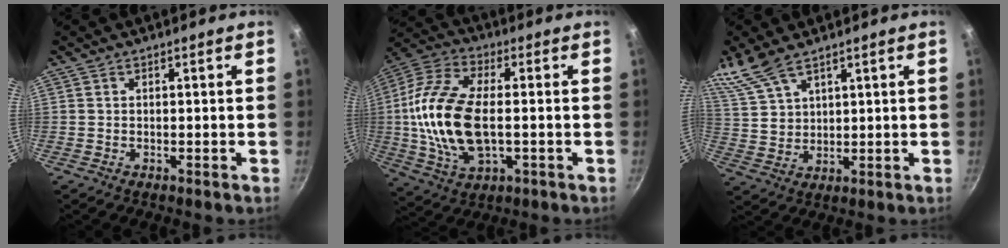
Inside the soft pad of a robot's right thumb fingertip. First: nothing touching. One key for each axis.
{"total": 18.7, "fx": -0.9, "fy": 9.7, "fz": 16.0, "tx": -0.326, "ty": 0.015, "tz": -0.025}
{"total": 8.8, "fx": 6.8, "fy": 3.5, "fz": 4.4, "tx": -0.089, "ty": -0.014, "tz": 0.151}